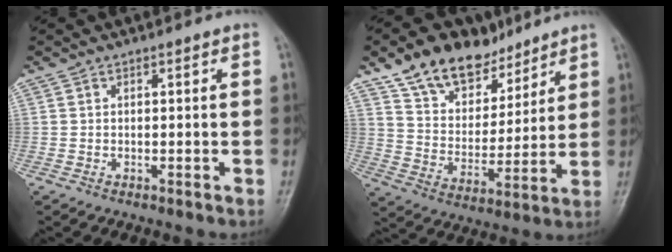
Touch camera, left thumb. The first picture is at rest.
{"total": 15.8, "force": [11.0, 9.3, 6.4], "torque": [-0.062, -0.050, 0.198]}